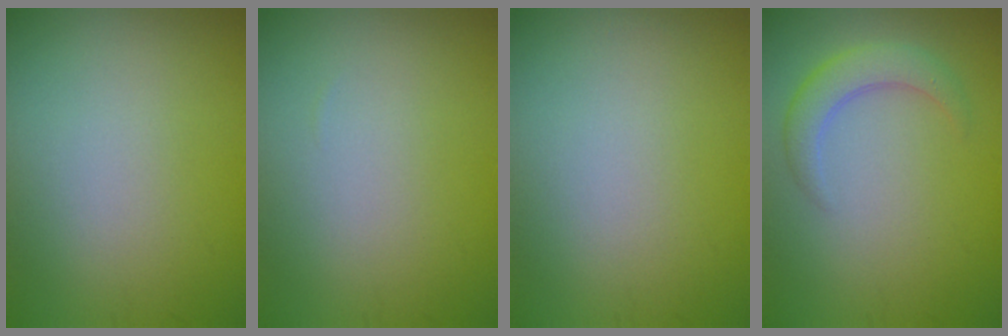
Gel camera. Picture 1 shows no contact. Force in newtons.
{"total": 0.0}
{"total": 0.0}
{"total": 3.0, "press": 3.0, "slide": 0.1}